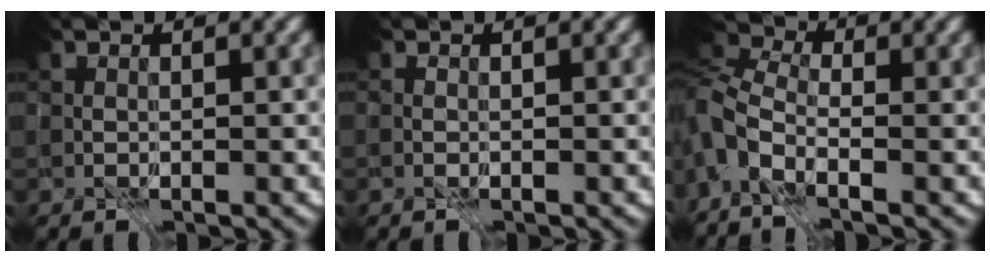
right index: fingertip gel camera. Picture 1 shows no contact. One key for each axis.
{"total": 0.7, "fx": 0.1, "fy": 0.6, "fz": 0.4, "tx": 0.004, "ty": 0.004, "tz": -0.011}
{"total": 5.0, "fx": -4.3, "fy": 0.0, "fz": 2.5, "tx": -0.066, "ty": -0.023, "tz": -0.083}